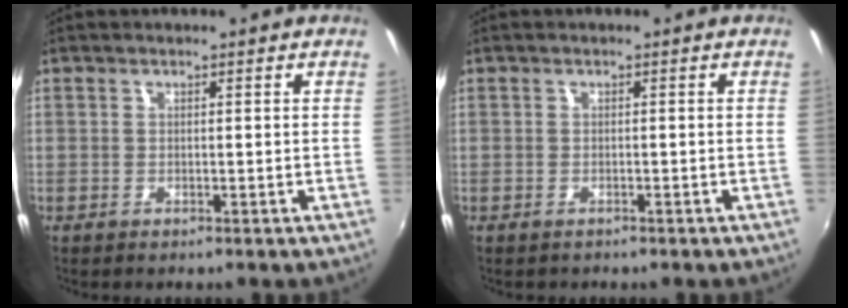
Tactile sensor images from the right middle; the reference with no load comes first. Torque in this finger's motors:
{"motor_torque": [-0.52, 0.08, 0.02, 0.00]}